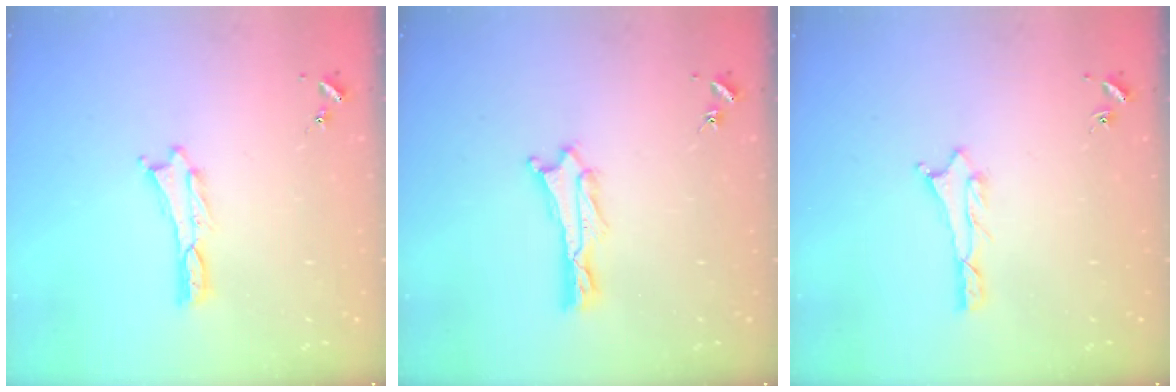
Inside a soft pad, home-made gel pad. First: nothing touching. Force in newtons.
{"total": 1.0, "press": 1.0, "slide": 0.1}
{"total": 0.9, "press": 0.8, "slide": 0.1}